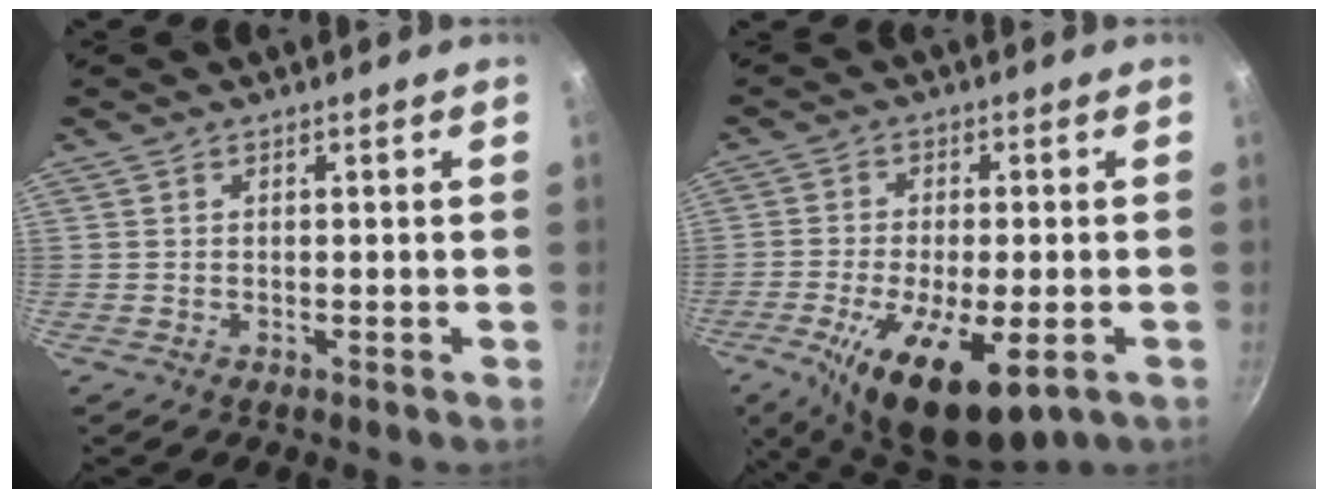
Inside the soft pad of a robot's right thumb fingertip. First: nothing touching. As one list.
[{"total": 15.0, "force": [-6.0, 5.8, 12.5], "torque": [-0.226, -0.010, -0.097]}]